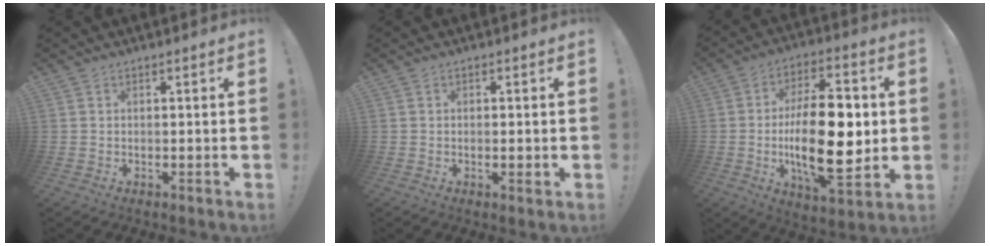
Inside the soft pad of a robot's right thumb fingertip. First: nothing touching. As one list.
[{"total": 1.8, "force": [-0.3, 0.4, 1.7], "torque": [-0.018, -0.003, -0.006]}, {"total": 23.6, "force": [-1.3, 10.9, 20.9], "torque": [-0.363, -0.007, -0.021]}]